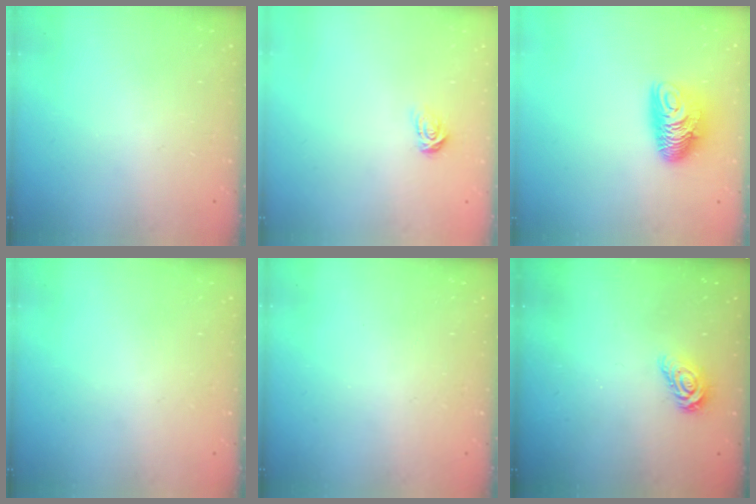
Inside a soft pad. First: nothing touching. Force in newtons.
{"total": 3.7, "press": 3.7, "slide": 0.3}
{"total": 9.8, "press": 9.8, "slide": 0.5}
{"total": 0.0}
{"total": 0.0}
{"total": 6.4, "press": 6.4, "slide": 0.2}